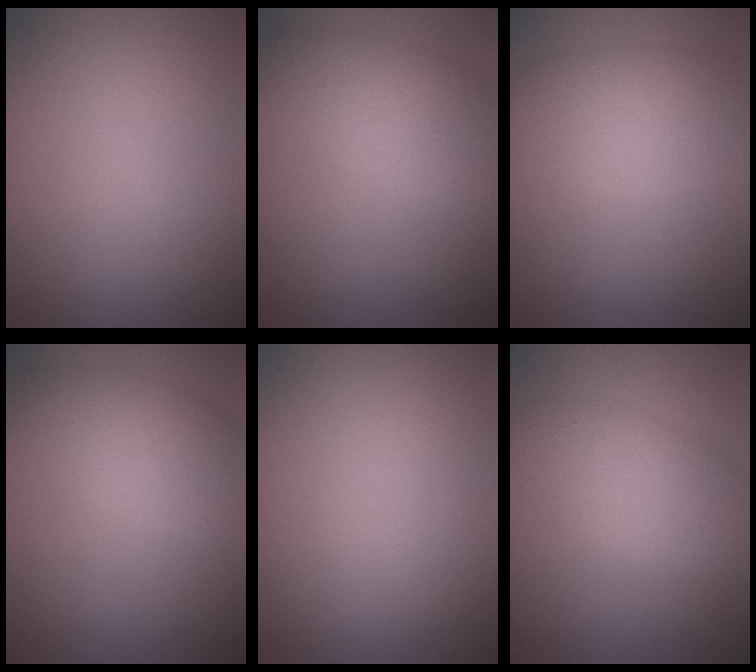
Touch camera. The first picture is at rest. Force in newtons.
{"total": 4.3, "press": 4.3, "slide": 0.1}
{"total": 5.4, "press": 5.4, "slide": 0.5}
{"total": 4.3, "press": 4.3, "slide": 0.1}
{"total": 0.0}
{"total": 4.4, "press": 4.4, "slide": 0.2}